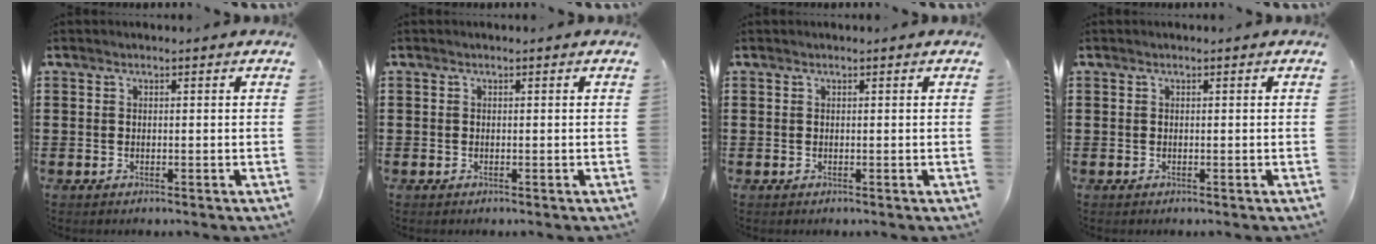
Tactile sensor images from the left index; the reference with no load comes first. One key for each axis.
{"total": 0.0}
{"total": 0.0}
{"total": 0.0}